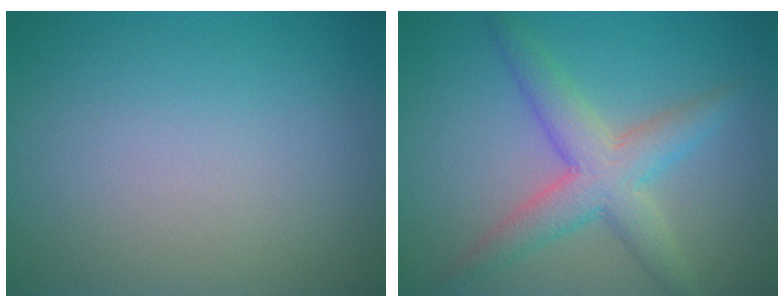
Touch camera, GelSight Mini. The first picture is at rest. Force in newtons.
{"total": 4.8, "press": 4.8, "slide": 0.3}